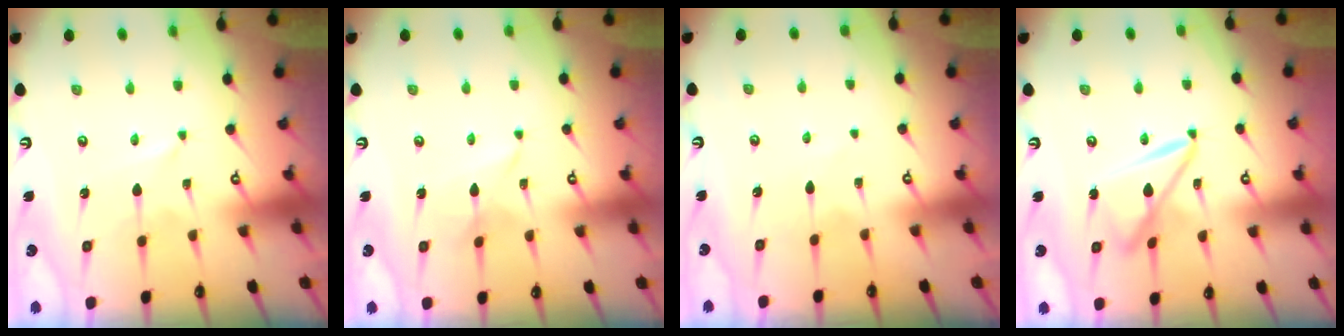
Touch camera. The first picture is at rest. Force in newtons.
{"total": 2.6, "press": 2.6, "slide": 0.3}
{"total": 1.5, "press": 1.5, "slide": 0.3}
{"total": 11.5, "press": 11.5, "slide": 1.1}